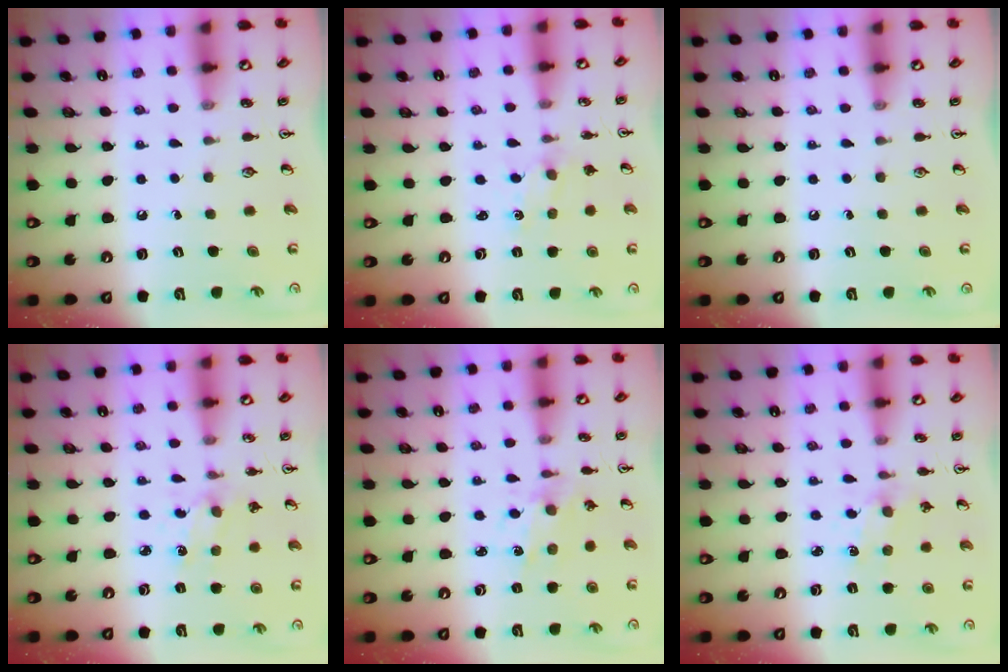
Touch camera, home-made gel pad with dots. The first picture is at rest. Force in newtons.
{"total": 0.0}
{"total": 0.0}
{"total": 2.0, "press": 2.0, "slide": 0.2}
{"total": 2.3, "press": 2.2, "slide": 0.6}
{"total": 2.0, "press": 1.9, "slide": 0.3}